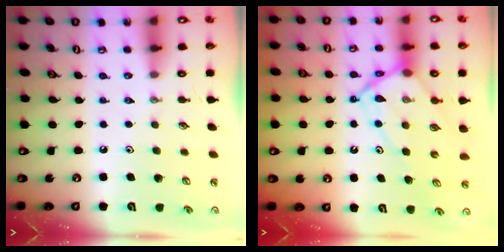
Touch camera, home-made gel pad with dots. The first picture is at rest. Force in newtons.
{"total": 11.7, "press": 11.6, "slide": 1.1}